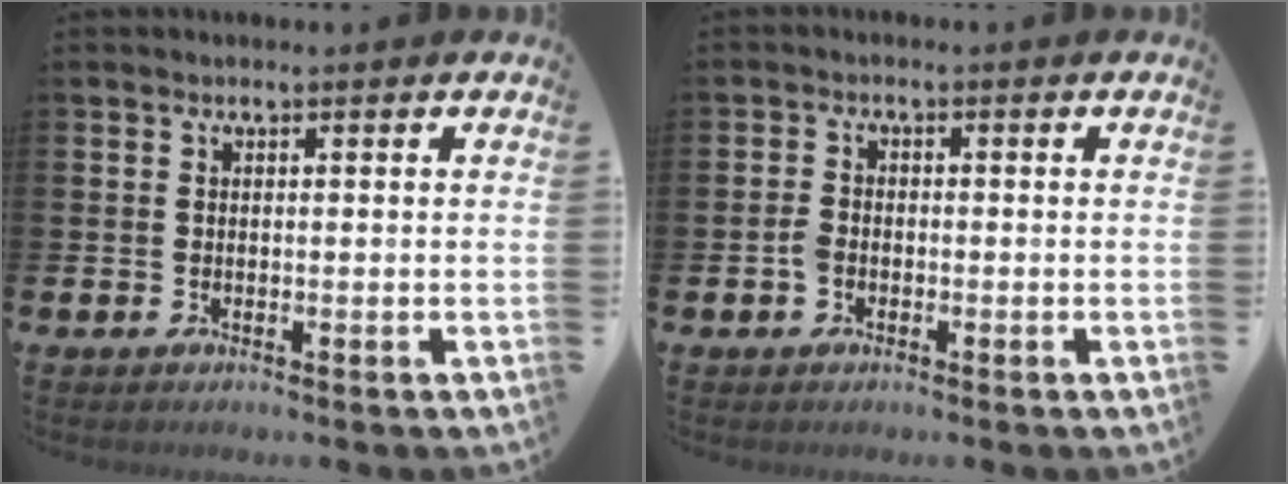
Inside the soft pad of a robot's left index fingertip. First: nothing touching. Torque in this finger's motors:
{"motor_torque": [-0.08, 0.09, 0.00, 0.01]}